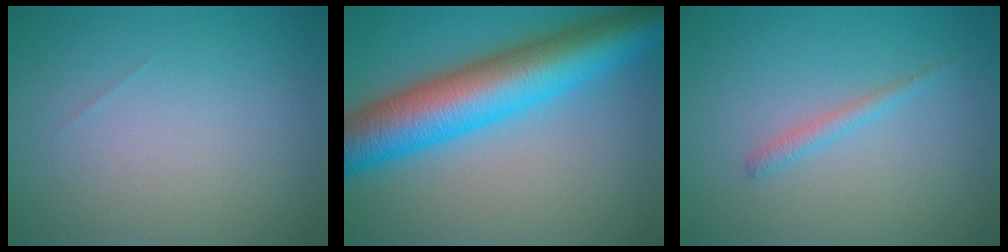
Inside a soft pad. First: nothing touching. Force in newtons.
{"total": 11.0, "press": 11.0, "slide": 0.0}
{"total": 1.2, "press": 1.2, "slide": 0.0}